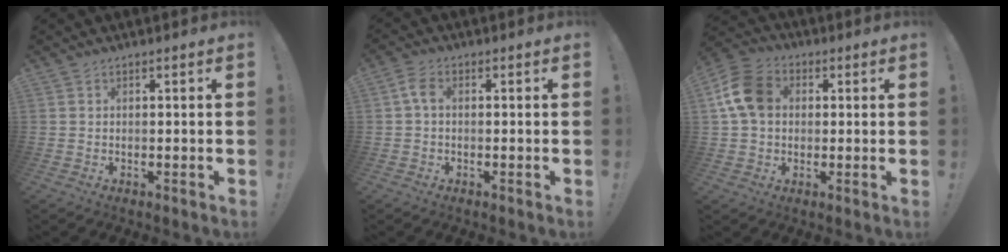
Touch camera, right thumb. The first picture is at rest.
{"total": 3.6, "force": [0.2, 2.1, 2.9], "torque": [-0.054, 0.012, 0.006]}
{"total": 12.4, "force": [2.3, 9.5, 7.6], "torque": [-0.143, 0.010, 0.048]}